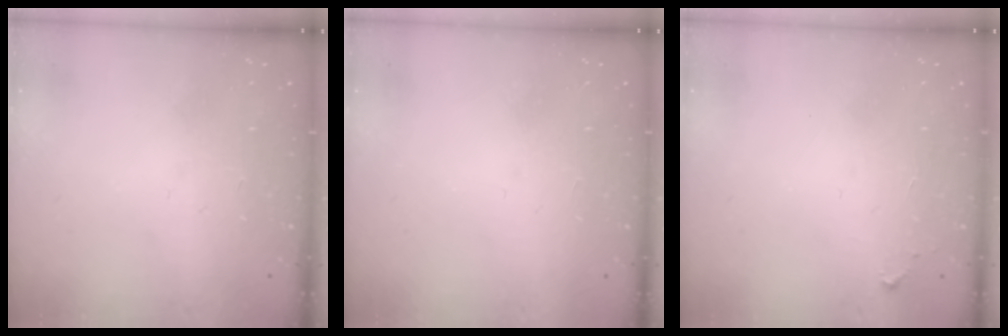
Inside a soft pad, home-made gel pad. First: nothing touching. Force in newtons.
{"total": 1.5, "press": 1.5, "slide": 0.1}
{"total": 4.3, "press": 4.3, "slide": 0.7}